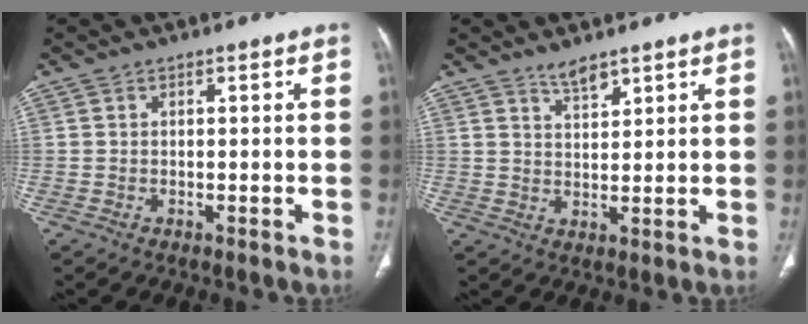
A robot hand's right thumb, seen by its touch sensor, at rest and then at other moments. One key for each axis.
{"total": 3.3, "fx": 2.9, "fy": 0.9, "fz": 1.4, "tx": -0.018, "ty": -0.024, "tz": 0.054}